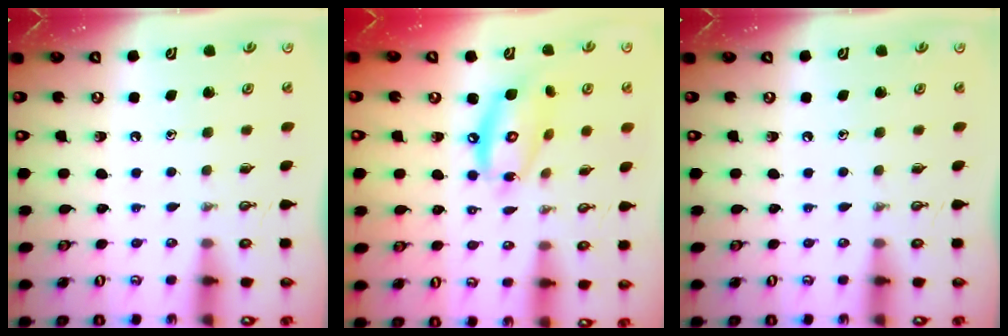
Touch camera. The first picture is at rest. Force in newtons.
{"total": 12.7, "press": 12.7, "slide": 1.1}
{"total": 0.0}